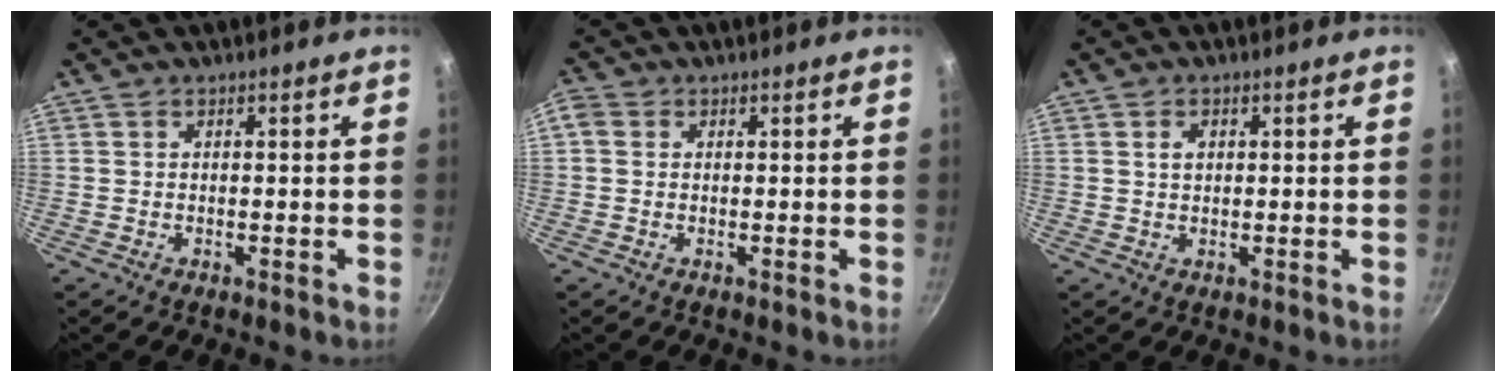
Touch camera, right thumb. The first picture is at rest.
{"total": 2.0, "force": [0.3, 1.7, 1.0], "torque": [-0.023, 0.008, 0.000]}
{"total": 2.1, "force": [0.6, 1.5, 1.3], "torque": [-0.016, 0.004, 0.010]}